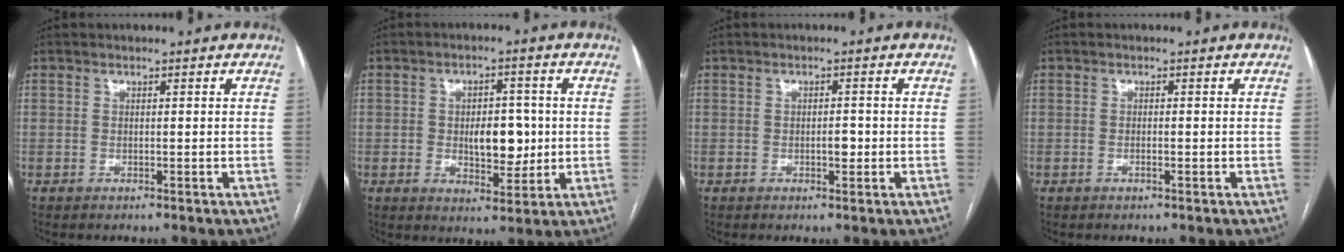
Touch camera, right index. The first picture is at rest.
{"total": 7.1, "force": [0.0, 3.8, 5.9], "torque": [-0.081, 0.004, 0.009]}
{"total": 1.7, "force": [-0.4, 0.7, 1.5], "torque": [-0.022, 0.002, -0.006]}
{"total": 0.6, "force": [-0.3, 0.0, 0.5], "torque": [-0.012, 0.000, -0.004]}